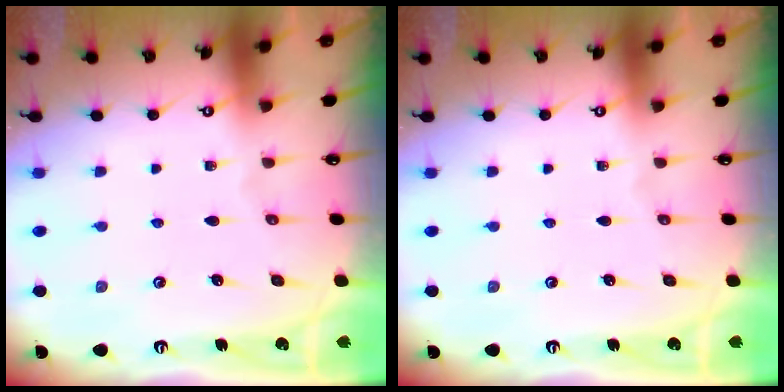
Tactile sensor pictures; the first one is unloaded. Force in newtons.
{"total": 0.0}